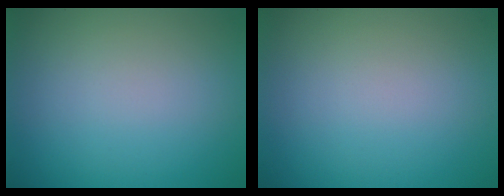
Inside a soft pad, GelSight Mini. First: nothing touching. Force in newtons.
{"total": 0.0}